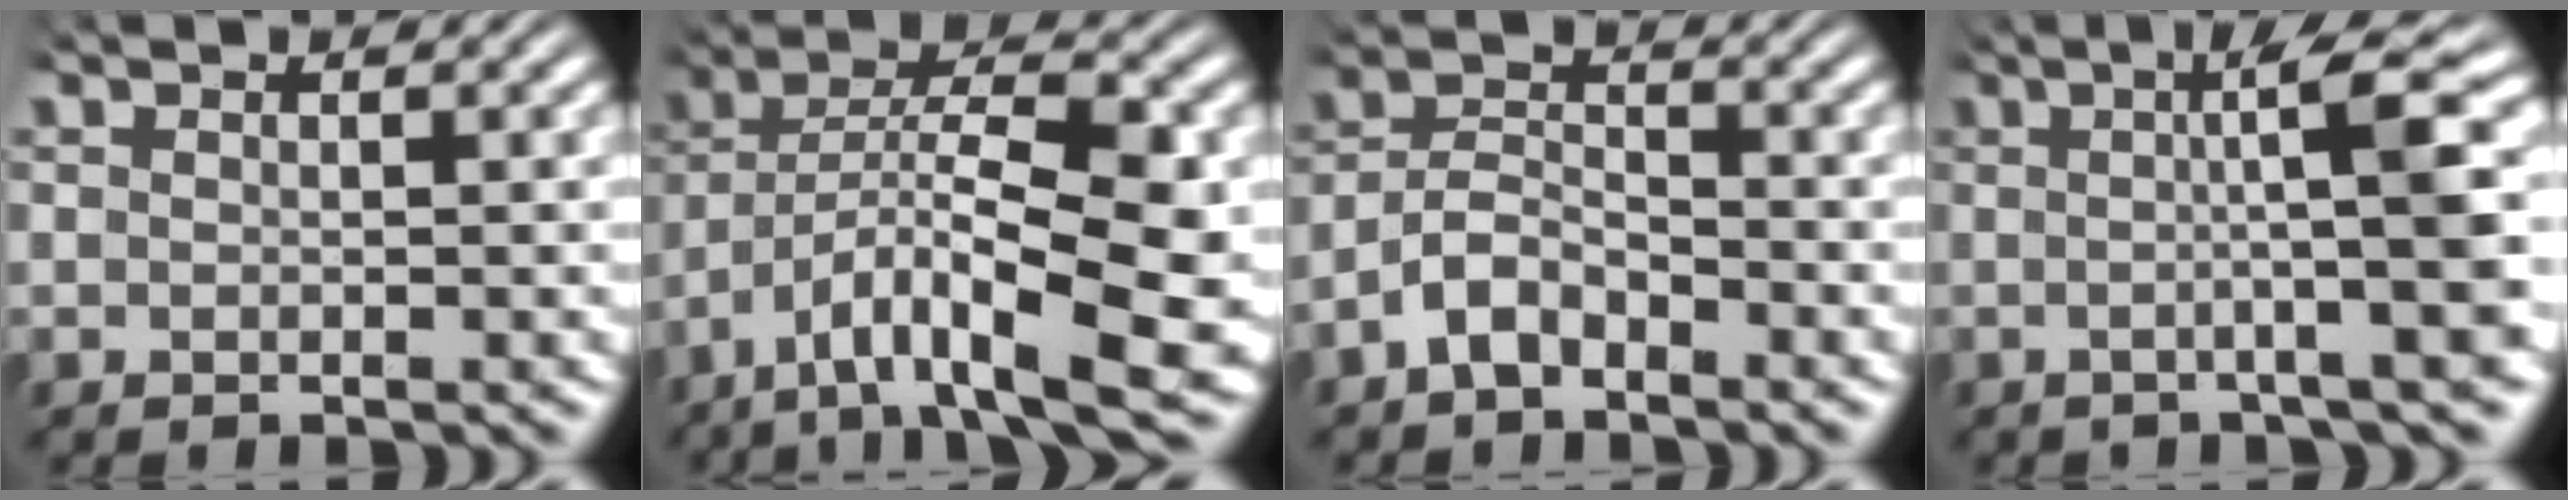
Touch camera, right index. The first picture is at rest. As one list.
[{"total": 11.0, "force": [-3.9, 4.7, 9.1], "torque": [-0.139, -0.022, -0.051]}, {"total": 4.7, "force": [-2.8, 3.2, 2.0], "torque": [-0.041, -0.011, -0.051]}, {"total": 7.6, "force": [0.4, 0.4, 7.6], "torque": [-0.115, 0.014, 0.003]}]